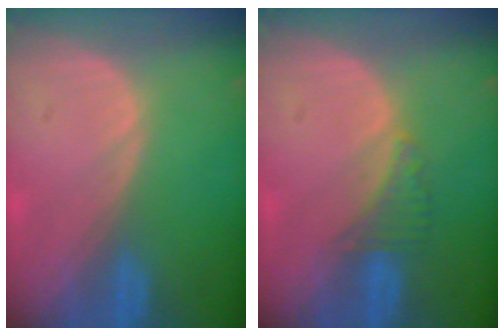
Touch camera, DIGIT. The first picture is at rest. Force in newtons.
{"total": 2.7, "press": 2.6, "slide": 0.7}